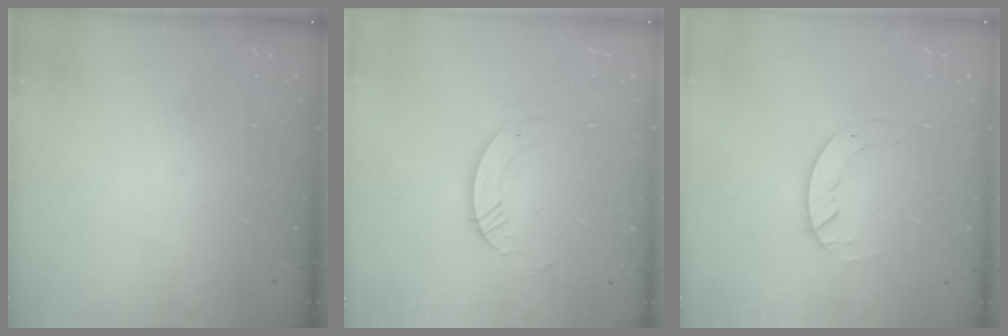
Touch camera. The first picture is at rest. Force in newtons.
{"total": 3.7, "press": 3.7, "slide": 0.3}
{"total": 3.3, "press": 3.3, "slide": 0.4}